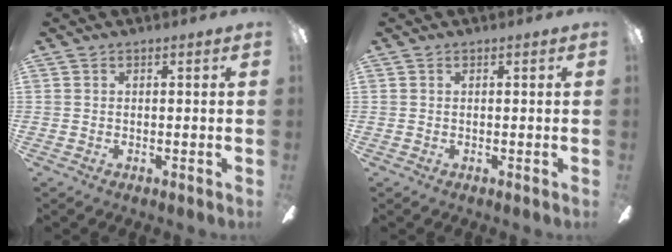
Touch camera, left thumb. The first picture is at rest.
{"total": 0.0}